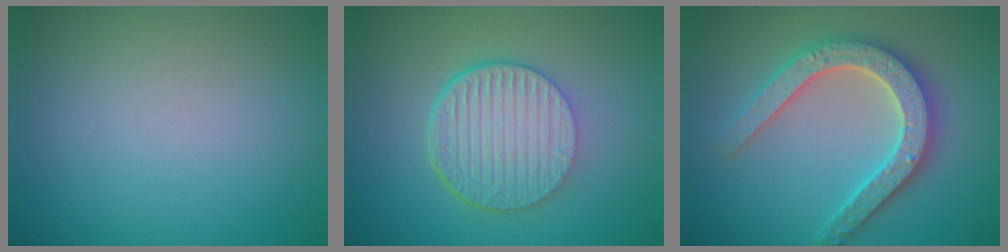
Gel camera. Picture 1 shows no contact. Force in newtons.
{"total": 6.6, "press": 4.6, "slide": 4.8}
{"total": 5.3, "press": 5.2, "slide": 1.0}